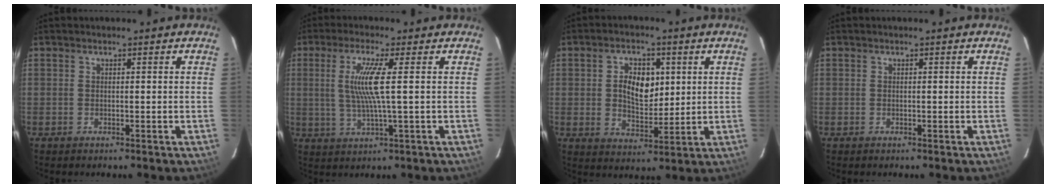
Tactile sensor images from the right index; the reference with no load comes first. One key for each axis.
{"total": 7.4, "fx": 1.0, "fy": -0.8, "fz": 7.3, "tx": -0.142, "ty": -0.008, "tz": 0.023}
{"total": 8.2, "fx": 1.7, "fy": 5.0, "fz": 6.2, "tx": -0.111, "ty": 0.010, "tz": 0.033}
{"total": 0.0}